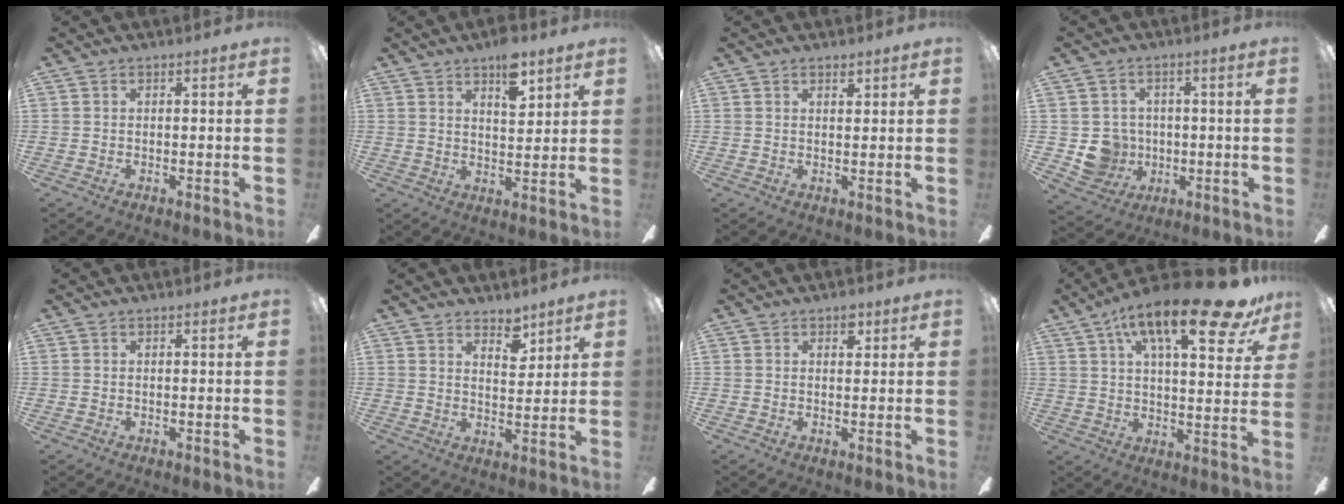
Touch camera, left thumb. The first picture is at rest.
{"total": 8.3, "force": [5.7, 3.2, 5.1], "torque": [-0.064, -0.029, 0.093]}
{"total": 1.7, "force": [1.4, 0.5, 0.7], "torque": [-0.007, -0.004, 0.024]}
{"total": 7.6, "force": [-0.3, 7.5, 1.6], "torque": [-0.051, -0.001, 0.005]}
{"total": 0.0}
{"total": 5.2, "force": [4.4, 2.2, 1.7], "torque": [-0.004, -0.030, 0.075]}
{"total": 3.0, "force": [1.9, 1.7, 1.6], "torque": [-0.003, -0.008, 0.026]}
{"total": 21.5, "force": [12.5, 6.4, 16.2], "torque": [-0.245, -0.059, 0.193]}